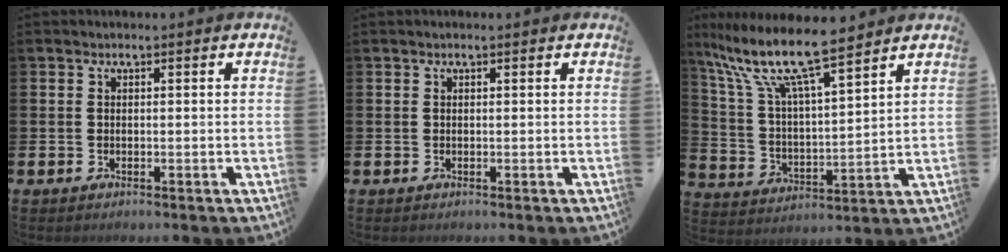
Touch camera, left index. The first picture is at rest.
{"total": 0.0}
{"total": 10.9, "force": [9.4, 1.5, 5.4], "torque": [-0.141, -0.056, 0.158]}